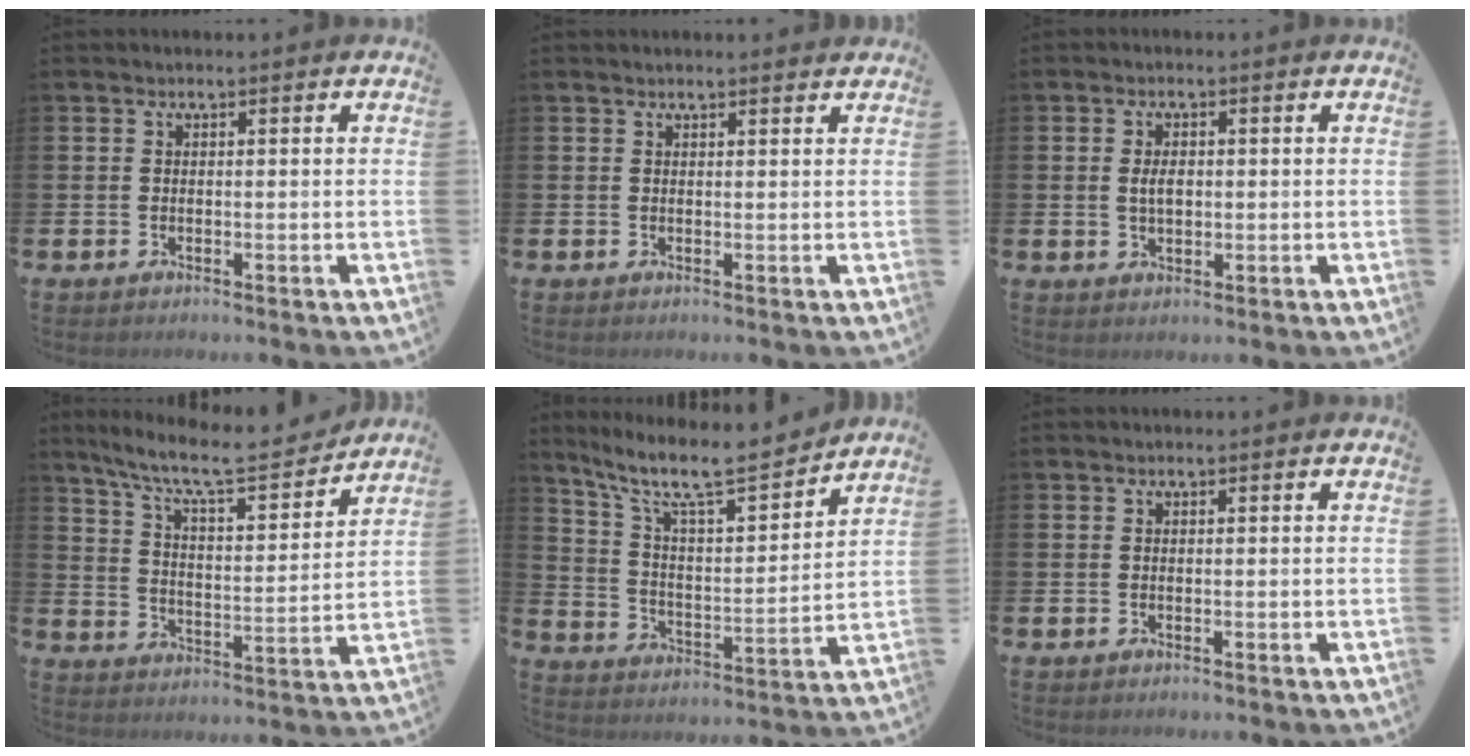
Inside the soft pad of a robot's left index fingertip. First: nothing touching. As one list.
[{"total": 0.8, "force": [0.8, 0.0, 0.2], "torque": [0.007, -0.005, 0.013]}, {"total": 2.7, "force": [0.3, 1.6, 2.2], "torque": [-0.036, 0.003, 0.002]}, {"total": 9.9, "force": [8.7, 2.0, 4.4], "torque": [-0.113, -0.054, 0.146]}, {"total": 10.4, "force": [9.0, 1.7, 5.0], "torque": [-0.126, -0.061, 0.149]}, {"total": 0.0}]